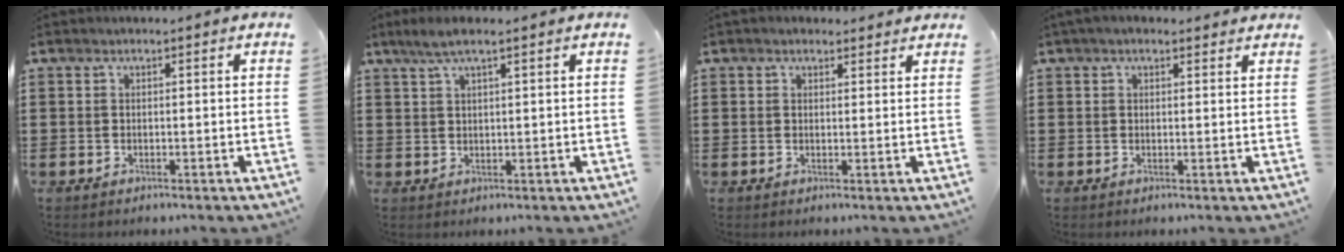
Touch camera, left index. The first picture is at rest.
{"total": 3.6, "force": [2.4, 0.5, 2.6], "torque": [-0.055, 0.003, 0.043]}
{"total": 1.8, "force": [1.6, 0.7, 0.2], "torque": [-0.008, 0.006, 0.031]}
{"total": 2.2, "force": [1.7, 0.9, 1.0], "torque": [-0.024, 0.008, 0.032]}